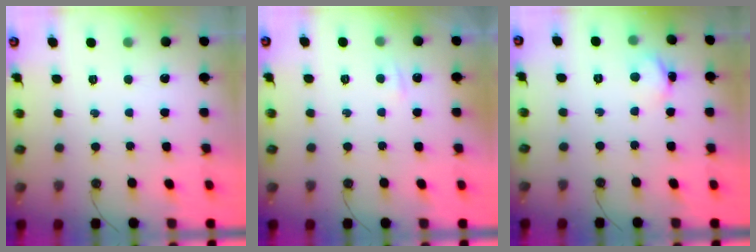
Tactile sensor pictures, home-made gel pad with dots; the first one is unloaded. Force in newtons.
{"total": 2.8, "press": 2.8, "slide": 0.5}
{"total": 3.6, "press": 3.6, "slide": 0.4}